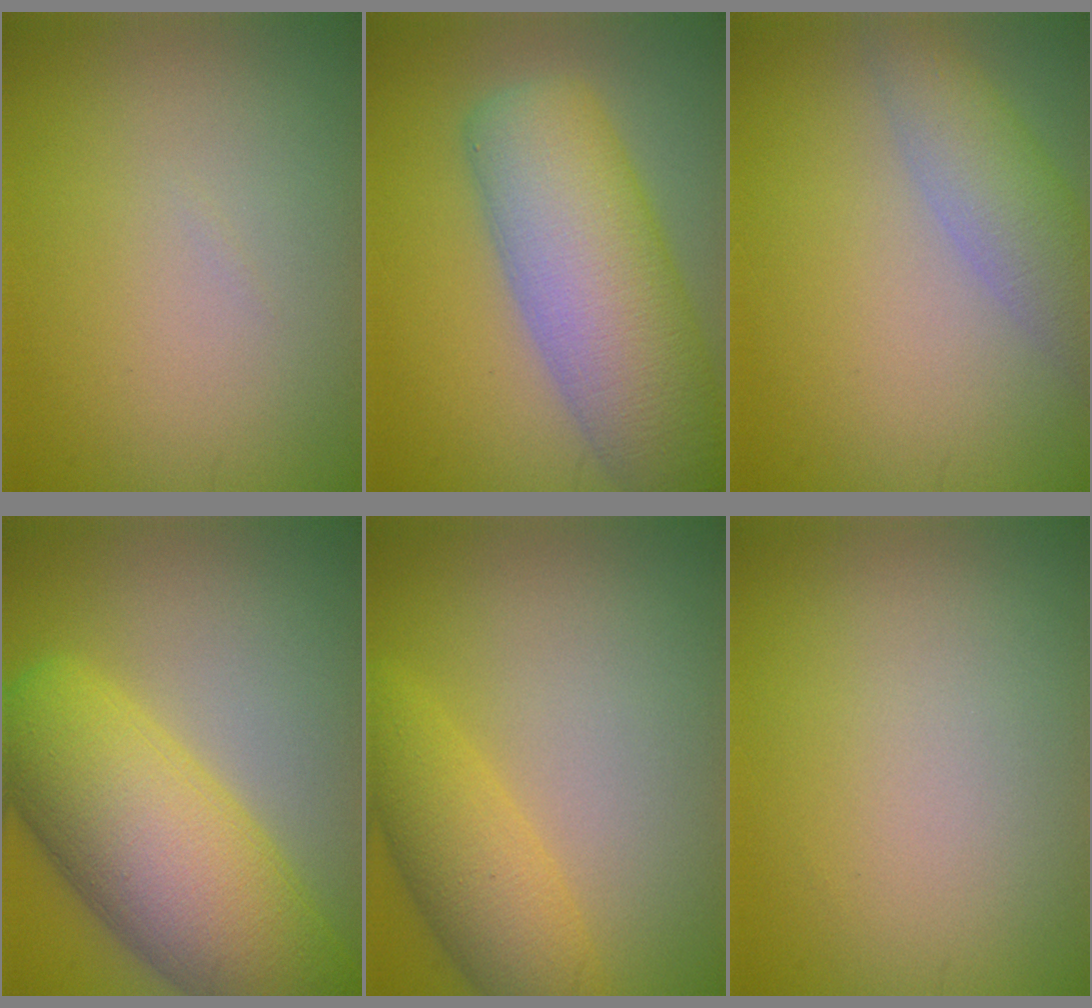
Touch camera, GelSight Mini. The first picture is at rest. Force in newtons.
{"total": 10.6, "press": 10.6, "slide": 0.6}
{"total": 4.2, "press": 4.2, "slide": 0.2}
{"total": 12.0, "press": 12.0, "slide": 0.5}
{"total": 4.7, "press": 4.7, "slide": 0.2}
{"total": 0.0}